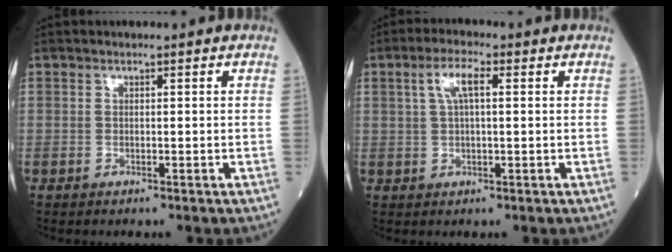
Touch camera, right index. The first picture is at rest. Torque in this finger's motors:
{"motor_torque": [0.17, 0.05, 0.08, 0.06]}